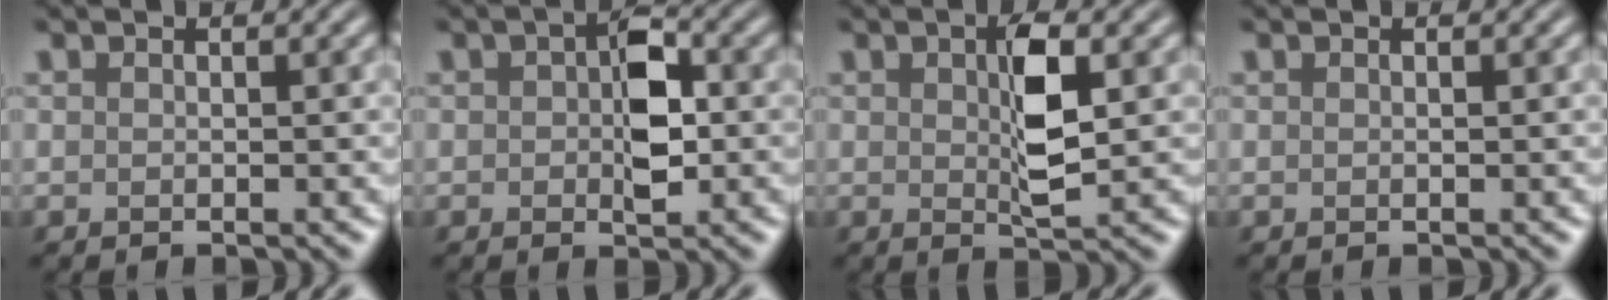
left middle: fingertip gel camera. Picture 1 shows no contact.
{"total": 4.3, "force": [0.1, 2.2, 3.7], "torque": [-0.053, 0.003, -0.002]}
{"total": 4.0, "force": [0.6, 1.4, 3.7], "torque": [-0.068, -0.001, 0.012]}
{"total": 0.0}